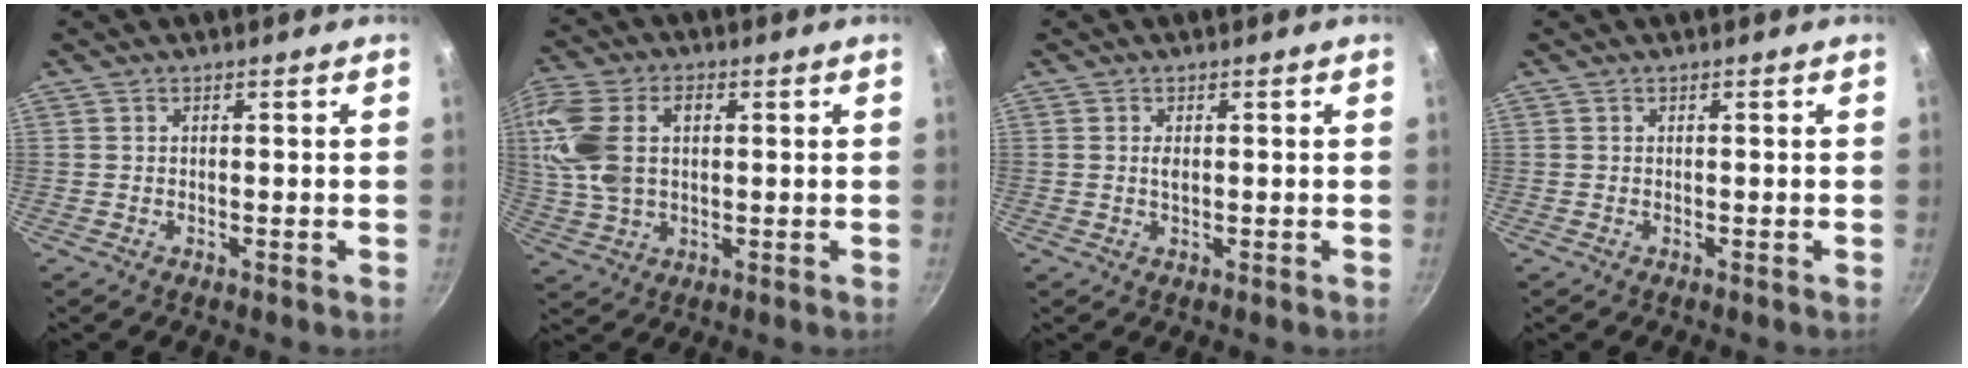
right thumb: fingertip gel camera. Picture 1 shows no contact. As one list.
[{"total": 13.3, "force": [2.7, 8.5, 9.8], "torque": [-0.197, 0.005, 0.047]}, {"total": 1.5, "force": [0.3, 0.8, 1.3], "torque": [-0.024, 0.001, 0.005]}, {"total": 0.0}]